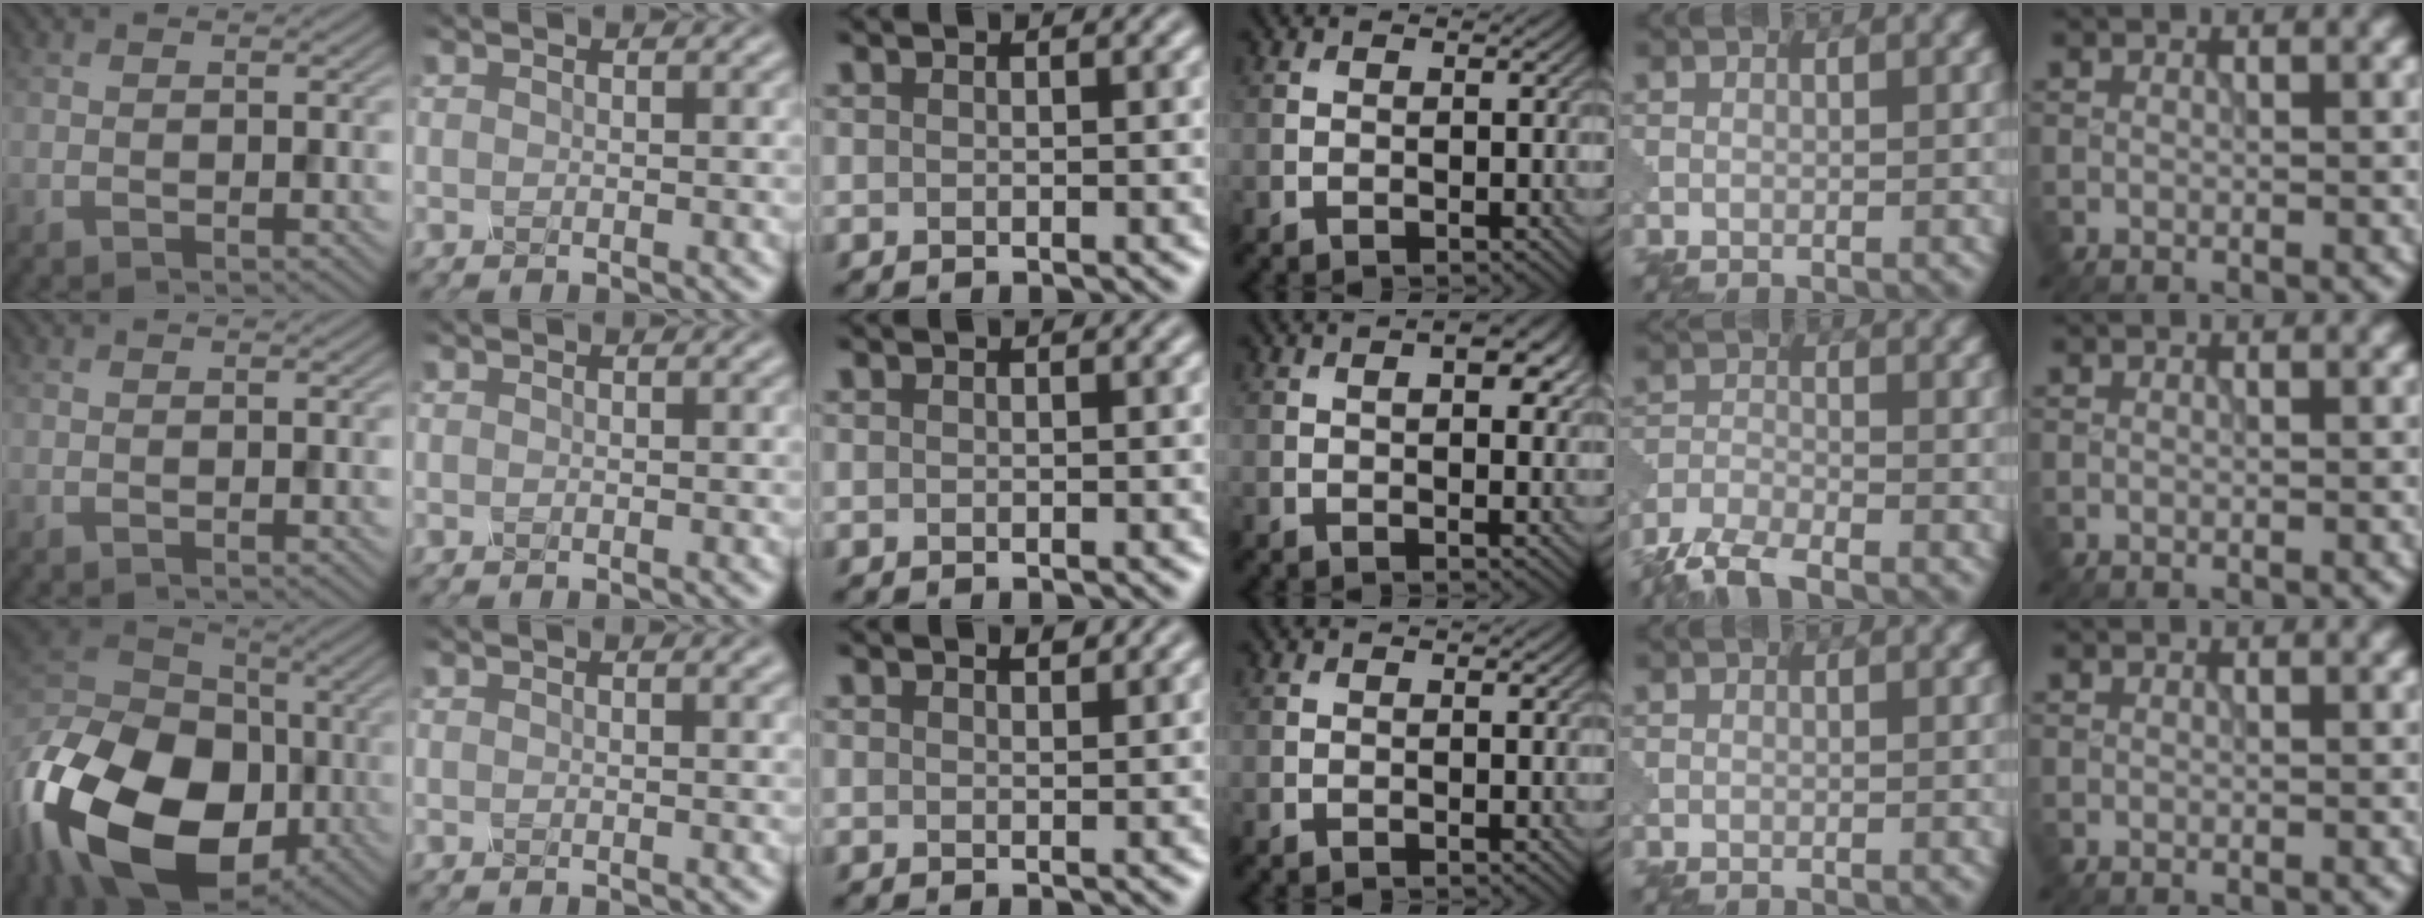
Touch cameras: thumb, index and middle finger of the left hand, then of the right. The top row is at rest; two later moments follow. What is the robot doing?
{"motion": "shake", "object": "sieve"}